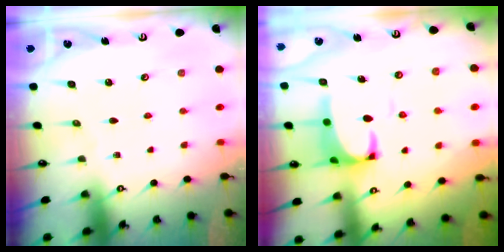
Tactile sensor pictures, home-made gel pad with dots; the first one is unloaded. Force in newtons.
{"total": 2.1, "press": 1.9, "slide": 0.9}